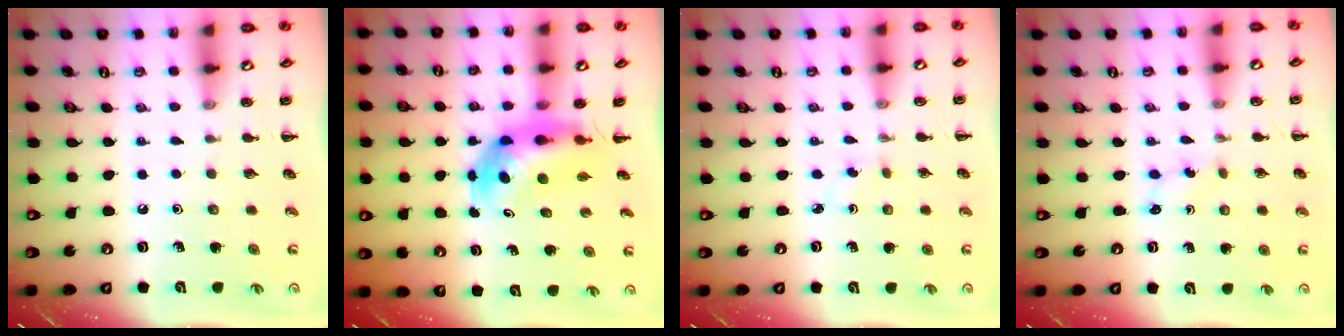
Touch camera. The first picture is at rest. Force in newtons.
{"total": 6.4, "press": 6.1, "slide": 1.9}
{"total": 1.3, "press": 1.1, "slide": 0.7}
{"total": 2.2, "press": 2.1, "slide": 0.8}